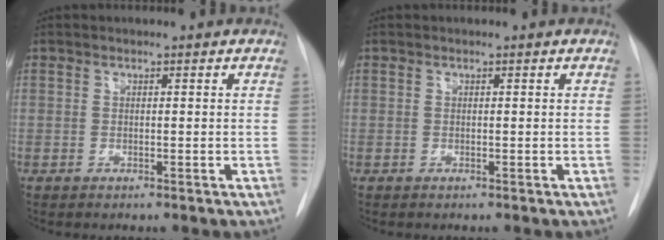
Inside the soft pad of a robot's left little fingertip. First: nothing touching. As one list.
[{"total": 0.0}]